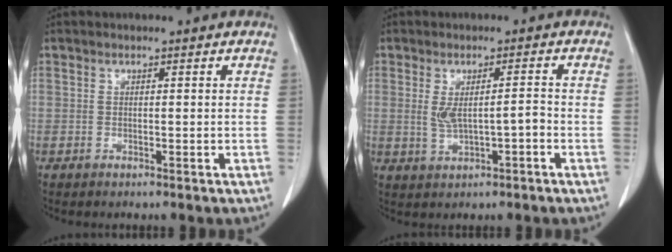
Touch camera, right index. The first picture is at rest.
{"total": 4.4, "force": [-0.5, 1.2, 4.2], "torque": [-0.075, 0.008, 0.003]}